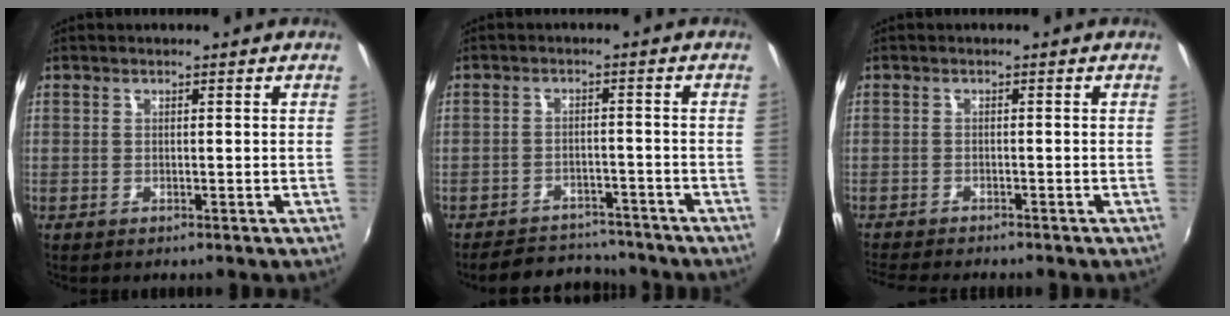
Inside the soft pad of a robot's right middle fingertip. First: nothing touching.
{"total": 10.0, "force": [-9.0, 3.7, 2.4], "torque": [-0.064, 0.013, -0.119]}
{"total": 5.4, "force": [-5.0, 0.4, 2.0], "torque": [-0.053, -0.021, -0.086]}